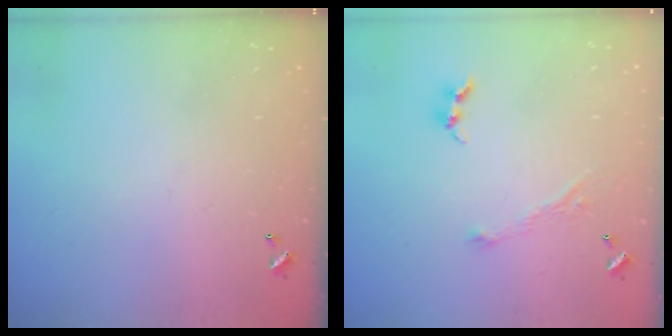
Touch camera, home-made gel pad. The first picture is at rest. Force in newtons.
{"total": 2.9, "press": 2.8, "slide": 0.4}